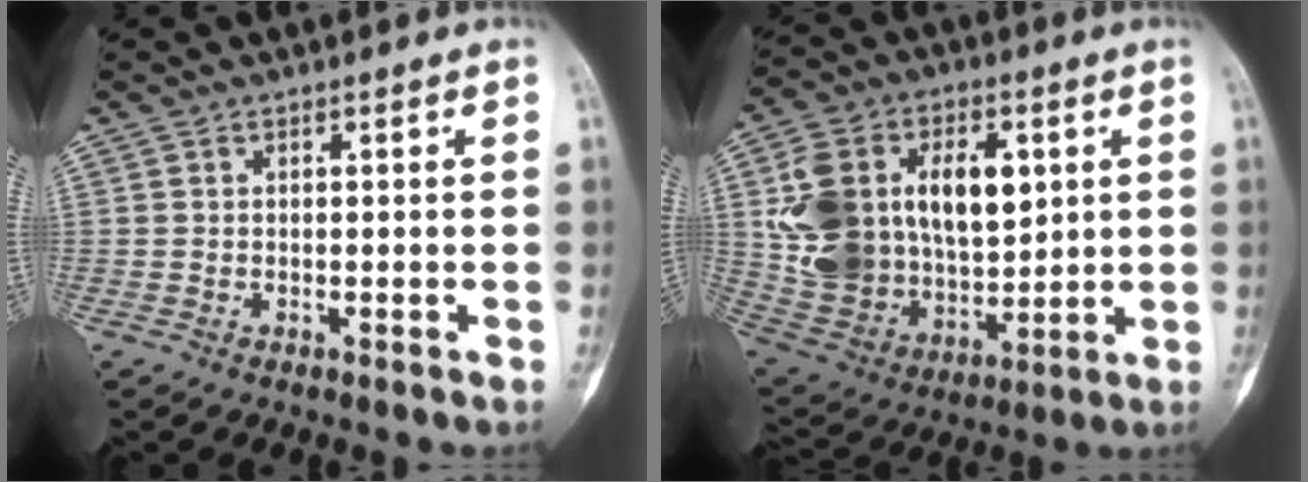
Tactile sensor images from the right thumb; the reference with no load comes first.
{"total": 22.6, "force": [4.8, 14.9, 16.3], "torque": [-0.267, -0.005, 0.103]}